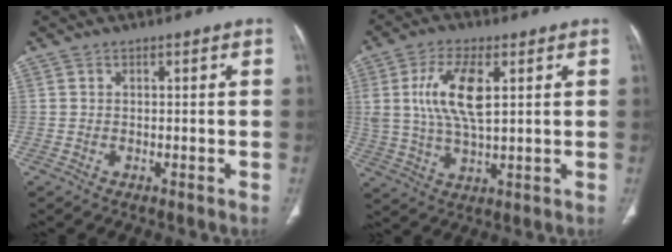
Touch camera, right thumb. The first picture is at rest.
{"total": 11.4, "force": [2.9, 4.7, 10.0], "torque": [-0.204, -0.008, 0.059]}